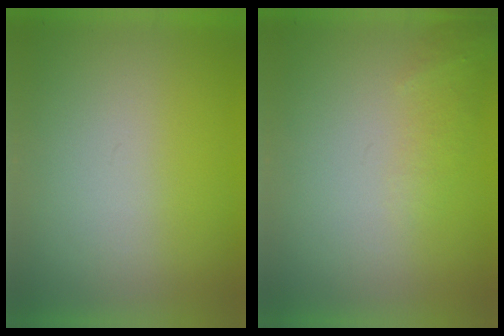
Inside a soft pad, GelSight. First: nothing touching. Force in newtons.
{"total": 1.4}